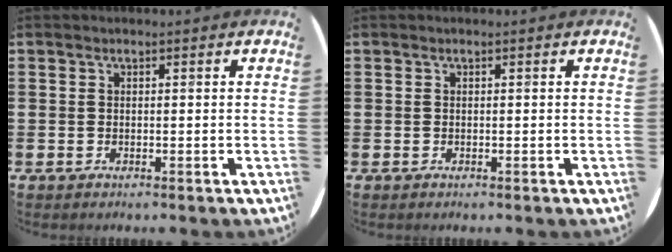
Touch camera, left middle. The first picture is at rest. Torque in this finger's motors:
{"motor_torque": [0.22, -0.16, 0.02, 0.02]}